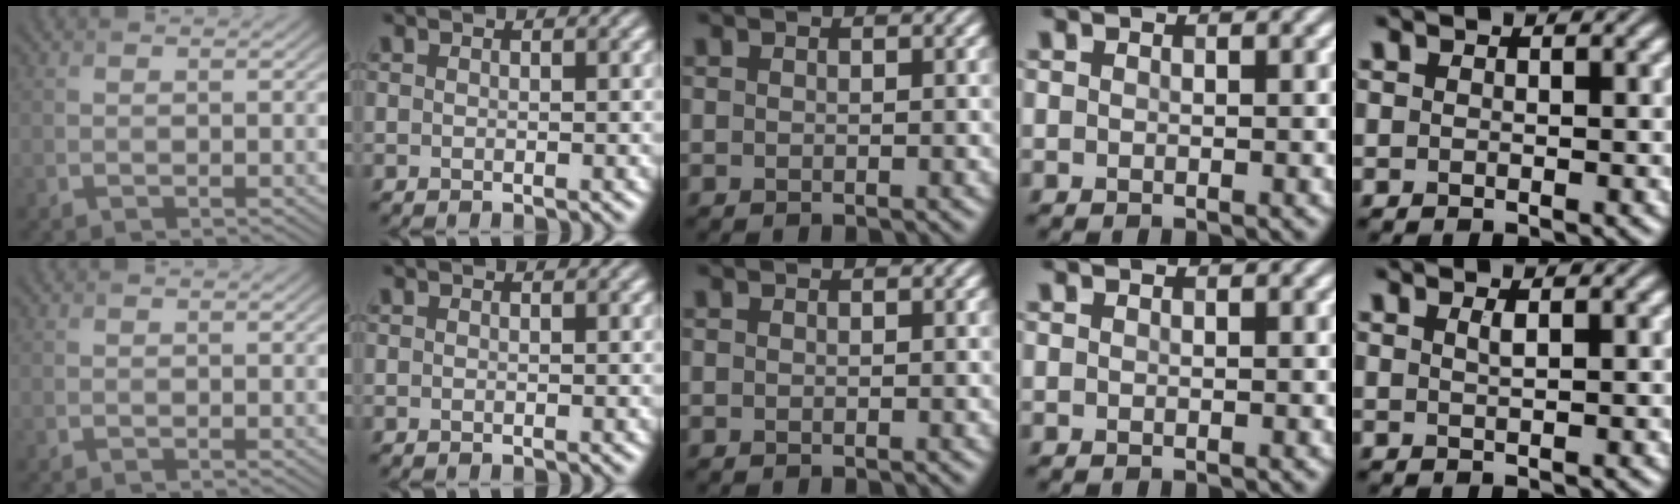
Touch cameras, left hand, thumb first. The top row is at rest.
{"little": {"total": 1.0, "force": [0.5, 0.3, 0.9], "torque": [-0.012, 0.002, 0.006]}}